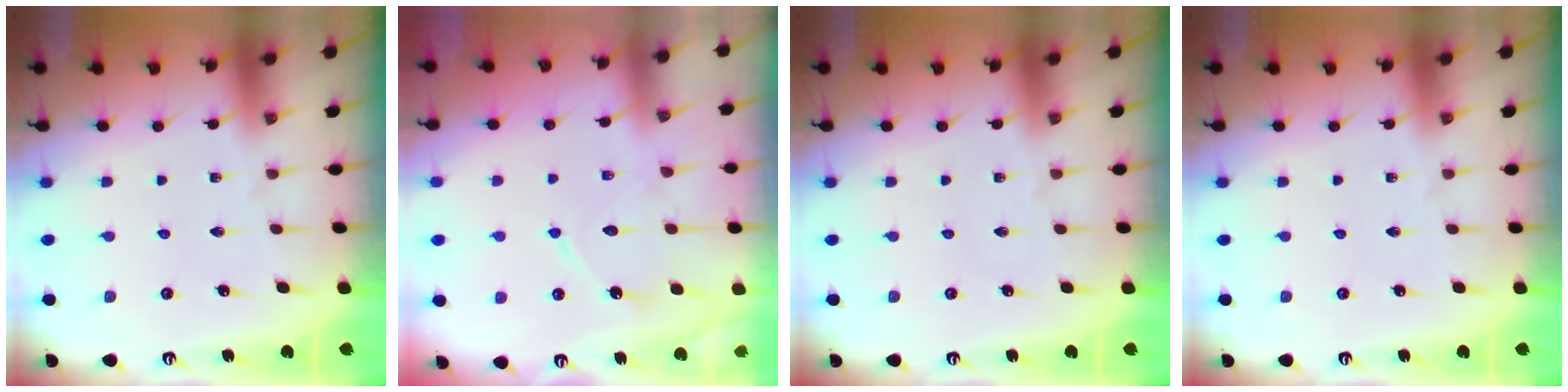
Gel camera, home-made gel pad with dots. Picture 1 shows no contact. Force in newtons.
{"total": 11.5, "press": 11.4, "slide": 0.9}
{"total": 0.0}
{"total": 0.0}